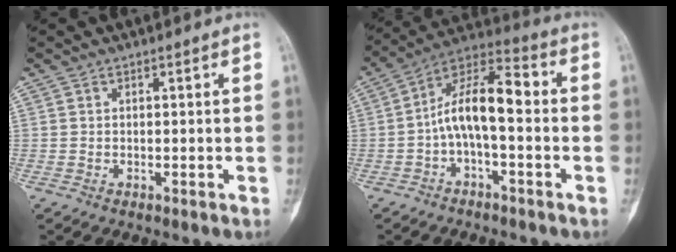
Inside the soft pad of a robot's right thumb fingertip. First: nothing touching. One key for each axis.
{"total": 11.6, "fx": -1.4, "fy": 4.9, "fz": 10.5, "tx": -0.180, "ty": 0.056, "tz": -0.034}